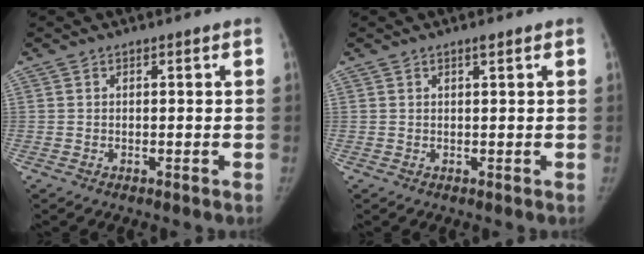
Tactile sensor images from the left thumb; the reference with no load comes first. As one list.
[{"total": 0.8, "force": [0.6, 0.1, 0.6], "torque": [-0.006, -0.002, 0.009]}]